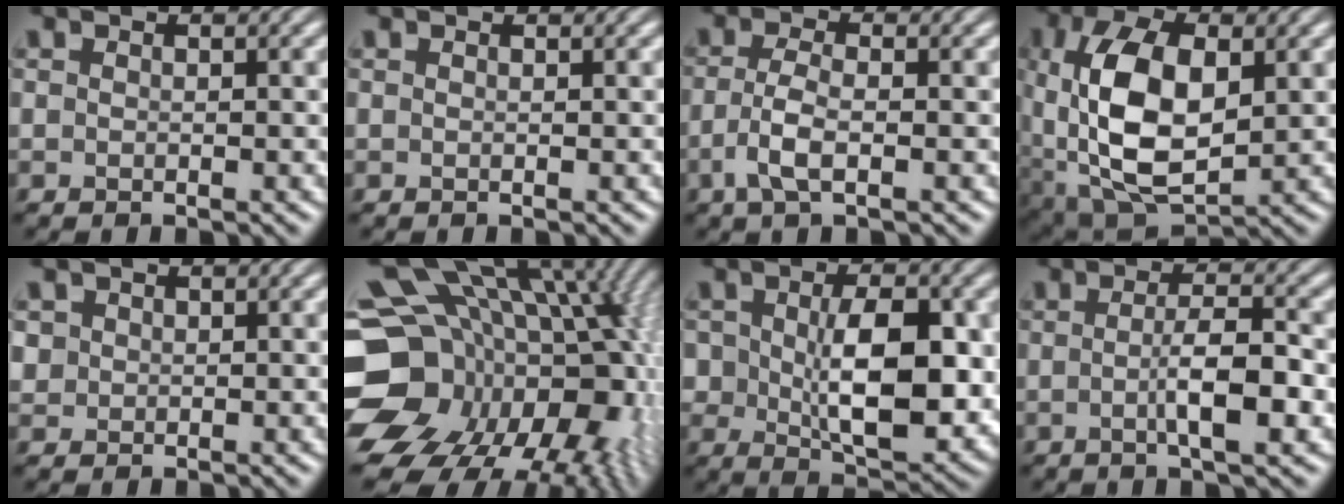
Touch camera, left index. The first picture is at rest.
{"total": 0.0}
{"total": 3.2, "force": [-1.1, 1.1, 2.8], "torque": [-0.067, 0.001, -0.027]}
{"total": 11.6, "force": [0.8, 6.5, 9.6], "torque": [-0.211, -0.003, 0.022]}
{"total": 1.1, "force": [0.2, 1.1, 0.1], "torque": [0.003, -0.003, 0.008]}
{"total": 21.8, "force": [-3.6, 16.3, 14.1], "torque": [-0.225, -0.010, -0.067]}
{"total": 9.0, "force": [-0.1, 5.2, 7.4], "torque": [-0.131, -0.016, 0.009]}
{"total": 4.4, "force": [-0.7, 0.9, 4.3], "torque": [-0.071, 0.000, -0.014]}